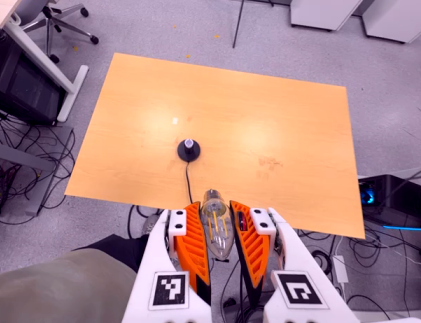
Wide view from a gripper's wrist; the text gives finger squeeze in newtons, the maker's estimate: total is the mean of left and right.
{"total": 21.5, "left": 24.2, "right": 18.8}